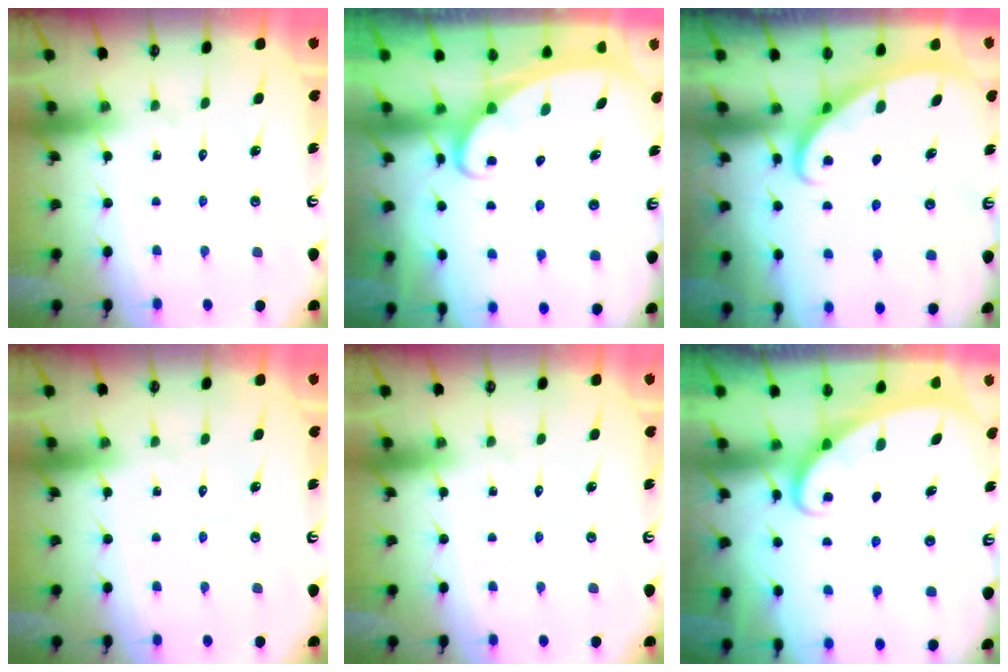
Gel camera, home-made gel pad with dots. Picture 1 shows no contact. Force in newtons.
{"total": 2.4, "press": 2.4, "slide": 0.4}
{"total": 2.7, "press": 2.7, "slide": 0.1}
{"total": 0.0}
{"total": 0.0}
{"total": 2.2, "press": 2.2, "slide": 0.1}